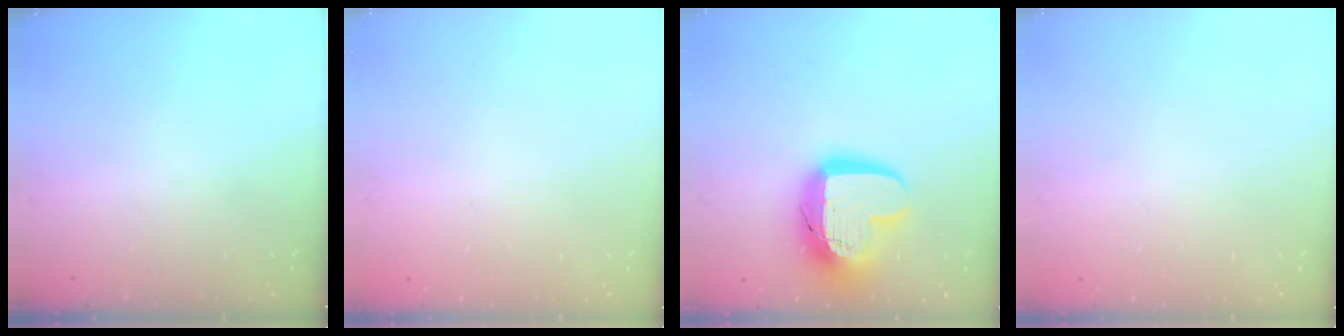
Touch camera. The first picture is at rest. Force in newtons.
{"total": 0.0}
{"total": 18.3, "press": 18.3, "slide": 1.2}
{"total": 0.0}